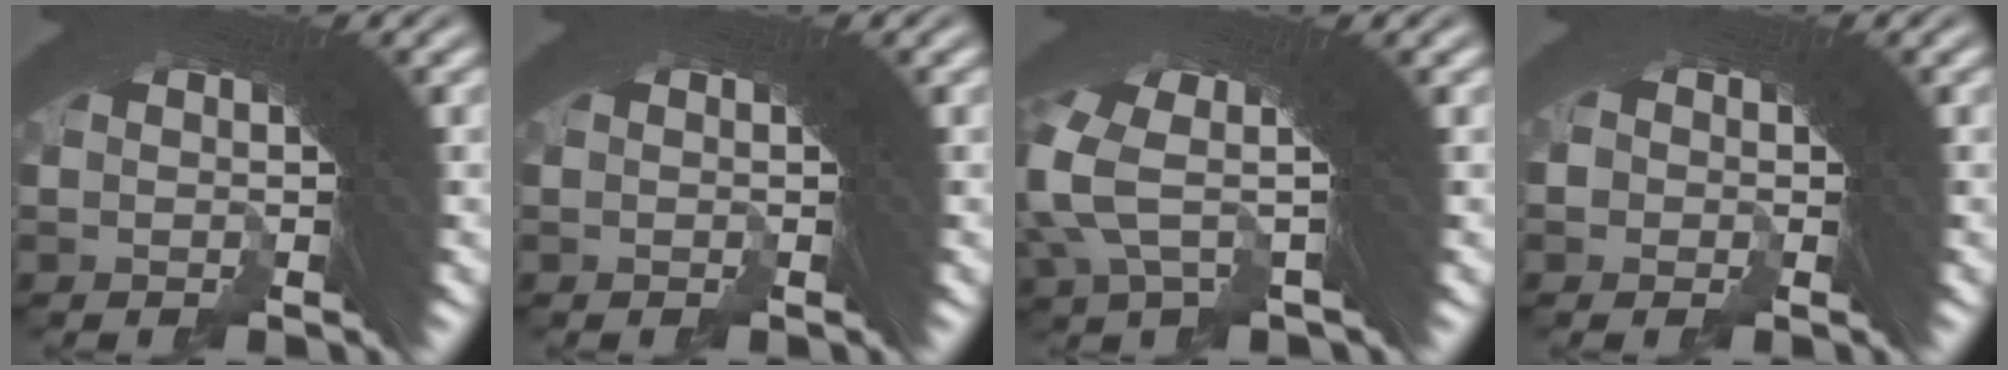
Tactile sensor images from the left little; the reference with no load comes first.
{"total": 0.0}
{"total": 8.2, "force": [2.9, 4.2, 6.5], "torque": [-0.133, 0.016, 0.034]}
{"total": 1.2, "force": [-0.8, 0.8, -0.3], "torque": [0.017, 0.010, -0.021]}